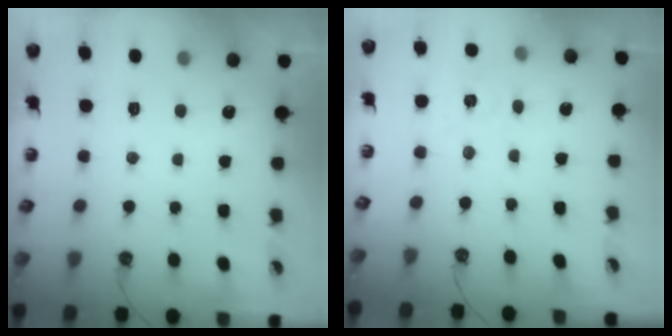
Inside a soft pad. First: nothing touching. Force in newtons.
{"total": 2.1, "press": 2.1, "slide": 0.2}